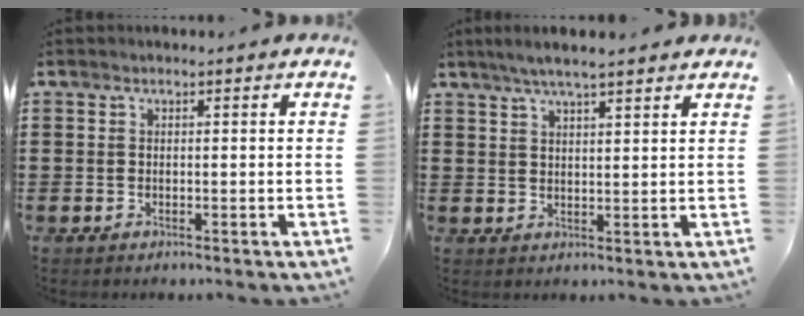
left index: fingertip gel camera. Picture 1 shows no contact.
{"total": 4.2, "force": [3.4, 0.3, 2.5], "torque": [-0.056, -0.001, 0.059]}